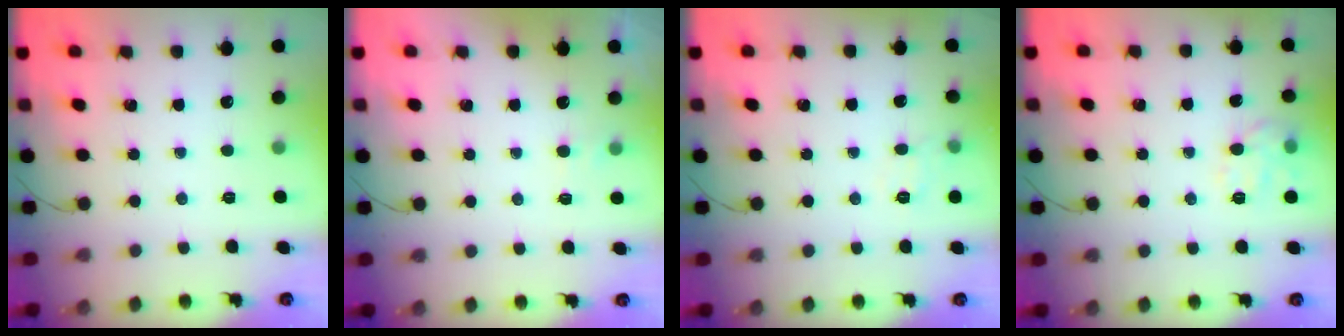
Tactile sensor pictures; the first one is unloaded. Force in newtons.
{"total": 3.7, "press": 3.5, "slide": 1.1}
{"total": 7.1, "press": 6.9, "slide": 1.5}
{"total": 10.4, "press": 10.4, "slide": 0.7}